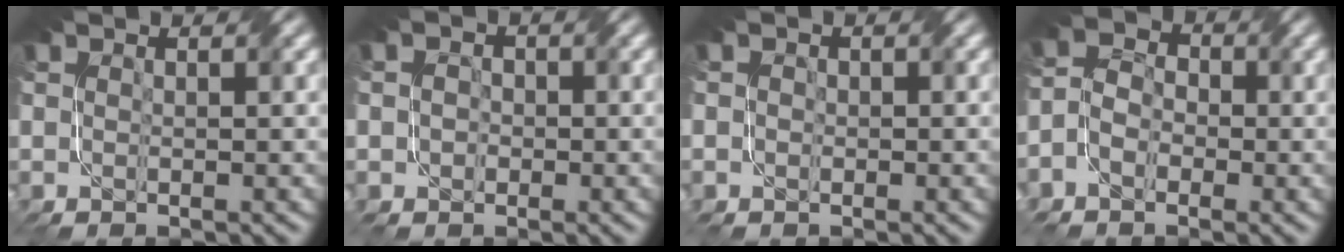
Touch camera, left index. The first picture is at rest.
{"total": 1.9, "force": [-1.0, 1.6, -0.3], "torque": [0.012, 0.006, -0.012]}
{"total": 1.5, "force": [-1.1, 0.5, -0.9], "torque": [0.022, -0.004, -0.003]}
{"total": 3.4, "force": [-2.6, 2.1, 0.4], "torque": [-0.009, 0.001, -0.033]}